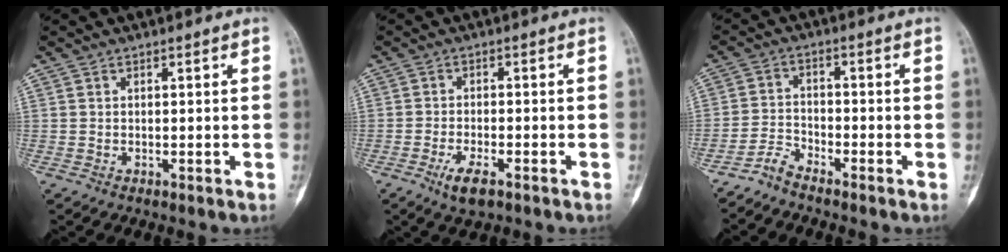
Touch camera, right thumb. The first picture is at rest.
{"total": 4.6, "force": [-2.6, 1.6, 3.5], "torque": [-0.066, 0.002, -0.044]}
{"total": 3.5, "force": [-3.4, 0.5, 0.6], "torque": [-0.011, 0.011, -0.074]}